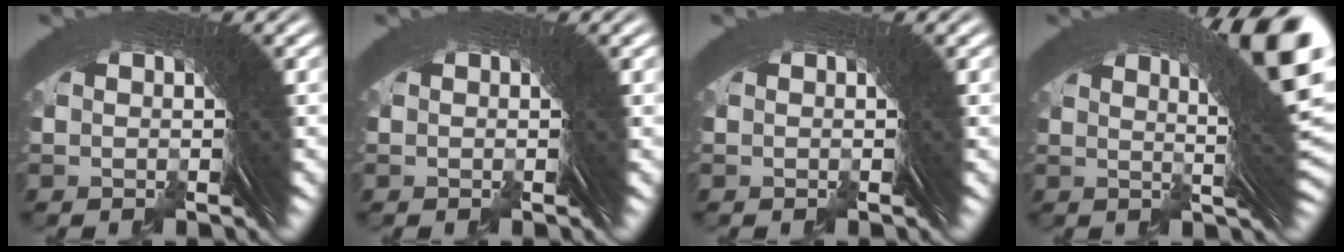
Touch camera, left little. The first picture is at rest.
{"total": 0.0}
{"total": 0.0}
{"total": 12.3, "force": [3.5, 4.3, 11.0], "torque": [-0.118, 0.020, 0.043]}